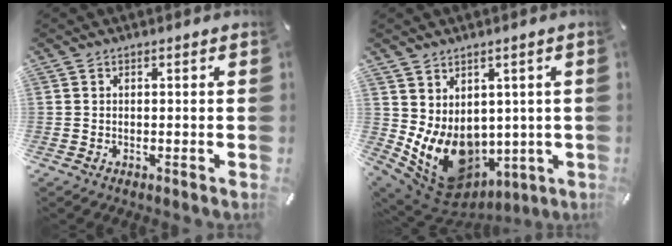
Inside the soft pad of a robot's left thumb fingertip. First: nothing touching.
{"total": 11.5, "force": [-0.8, 9.7, 6.2], "torque": [-0.113, -0.022, -0.002]}